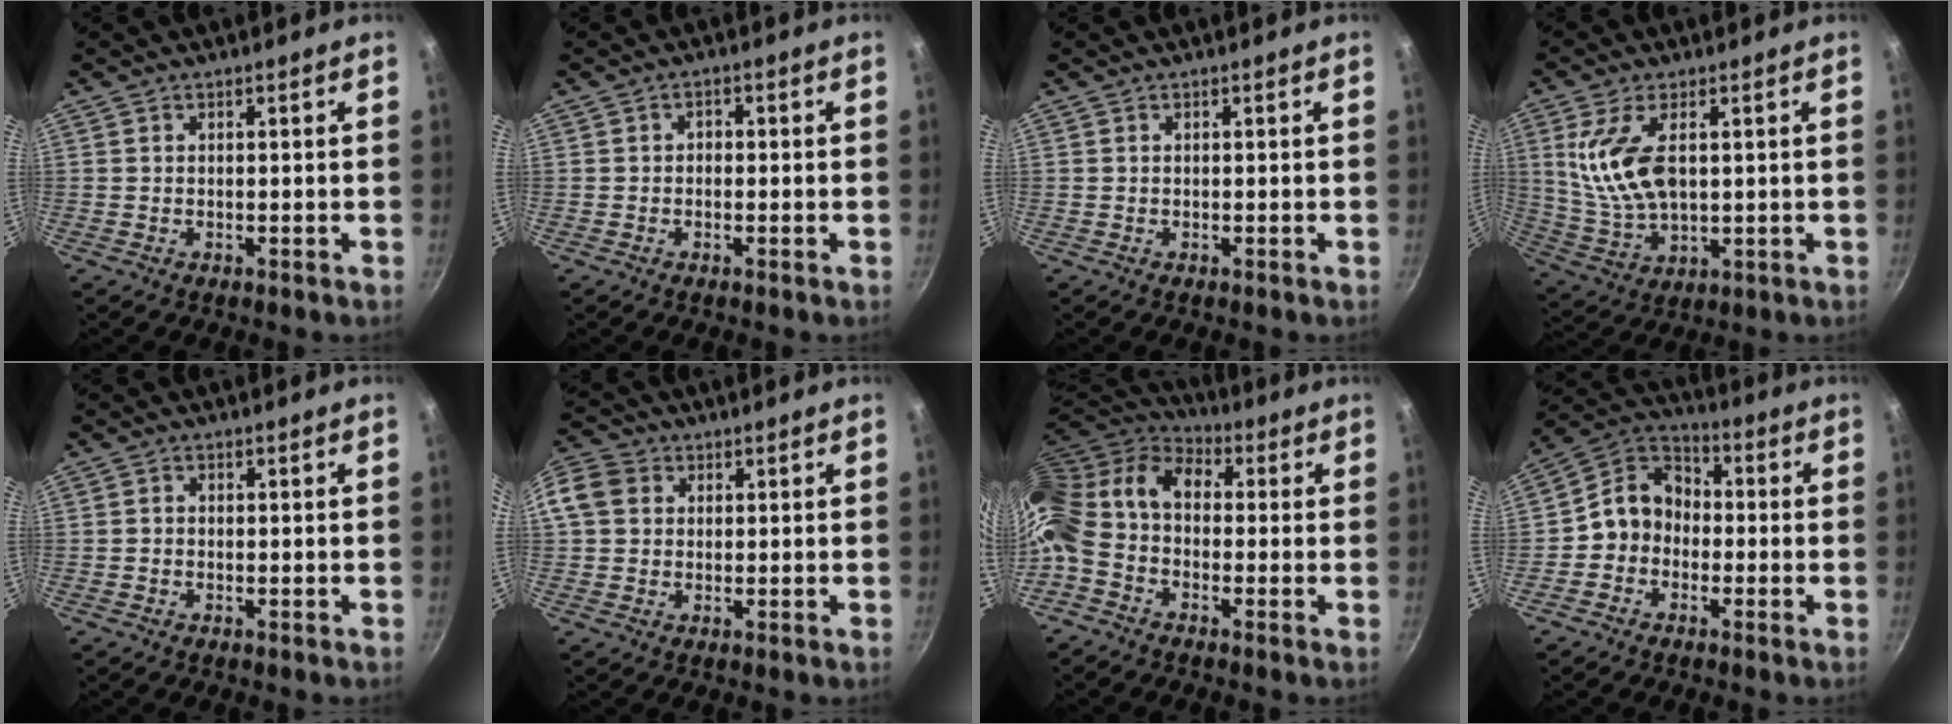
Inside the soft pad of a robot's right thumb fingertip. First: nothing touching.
{"total": 1.3, "force": [-0.4, 1.1, 0.6], "torque": [-0.009, 0.007, -0.008]}
{"total": 0.0}
{"total": 12.3, "force": [2.7, 6.4, 10.2], "torque": [-0.197, -0.012, 0.061]}
{"total": 0.8, "force": [-0.3, 0.7, 0.4], "torque": [-0.007, 0.003, -0.006]}
{"total": 11.0, "force": [2.2, 9.3, 5.3], "torque": [-0.114, 0.026, 0.027]}
{"total": 15.6, "force": [0.4, 10.1, 11.8], "torque": [-0.228, 0.036, -0.018]}
{"total": 9.1, "force": [-1.6, 7.7, 4.6], "torque": [-0.046, 0.039, -0.055]}